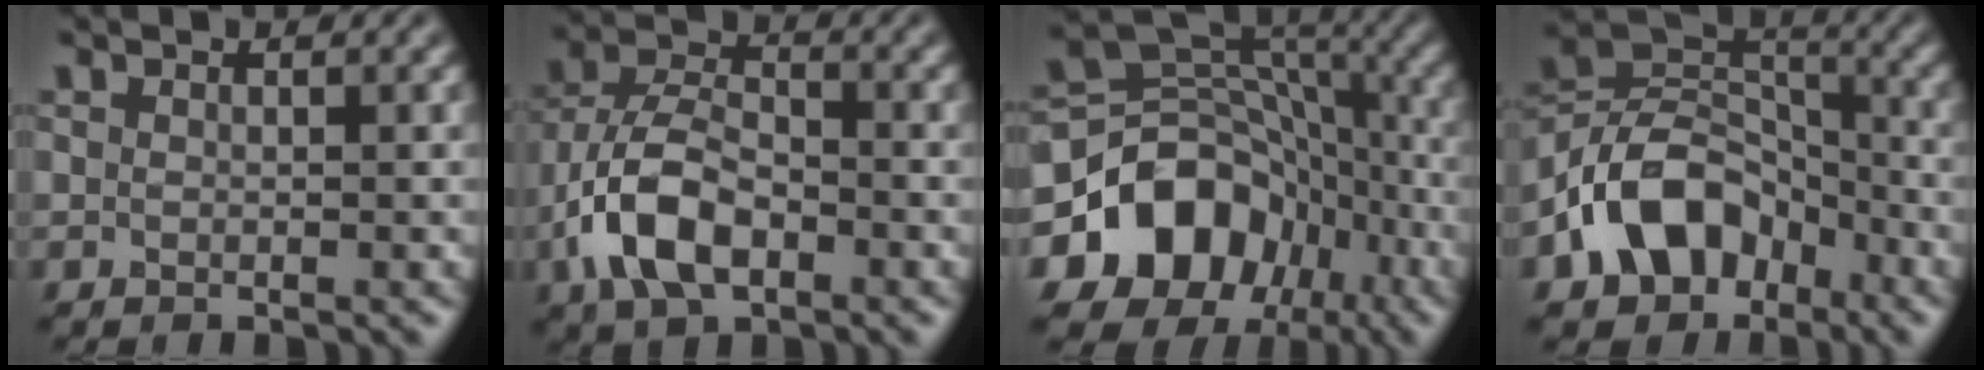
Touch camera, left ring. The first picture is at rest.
{"total": 7.3, "force": [-3.0, 3.9, 5.3], "torque": [-0.111, 0.004, -0.067]}
{"total": 13.0, "force": [-5.2, 10.2, 6.2], "torque": [-0.121, 0.004, -0.096]}
{"total": 9.2, "force": [-4.4, 6.5, 4.7], "torque": [-0.080, 0.009, -0.104]}